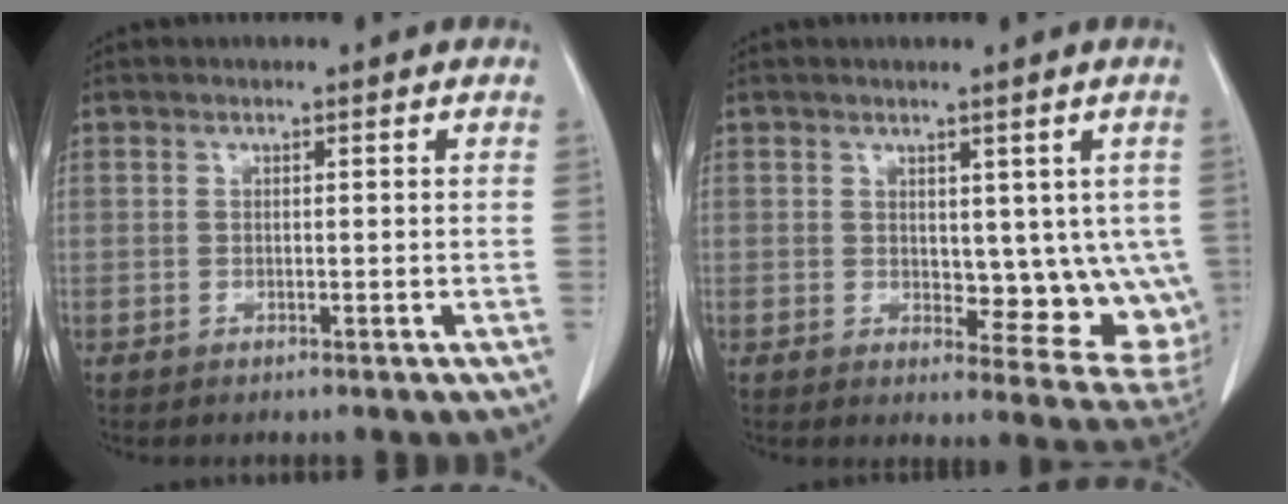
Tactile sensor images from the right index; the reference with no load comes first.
{"total": 9.6, "force": [0.8, 5.1, 8.1], "torque": [-0.072, -0.010, 0.019]}